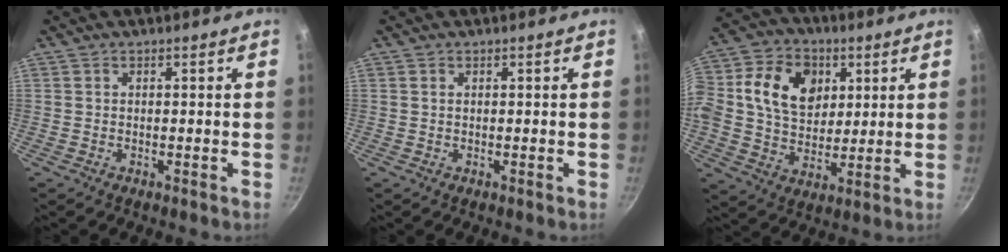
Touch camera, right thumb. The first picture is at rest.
{"total": 0.5, "force": [0.3, 0.3, 0.4], "torque": [-0.008, 0.001, 0.004]}
{"total": 18.6, "force": [4.6, 14.2, 11.2], "torque": [-0.197, 0.014, 0.073]}